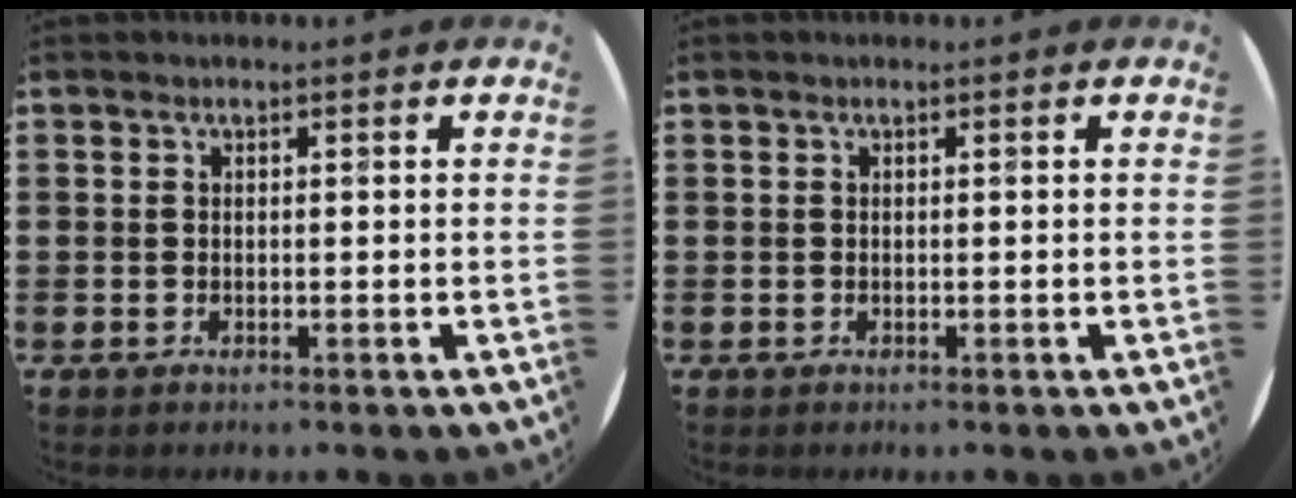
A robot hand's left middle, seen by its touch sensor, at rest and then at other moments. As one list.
[{"total": 0.0}]